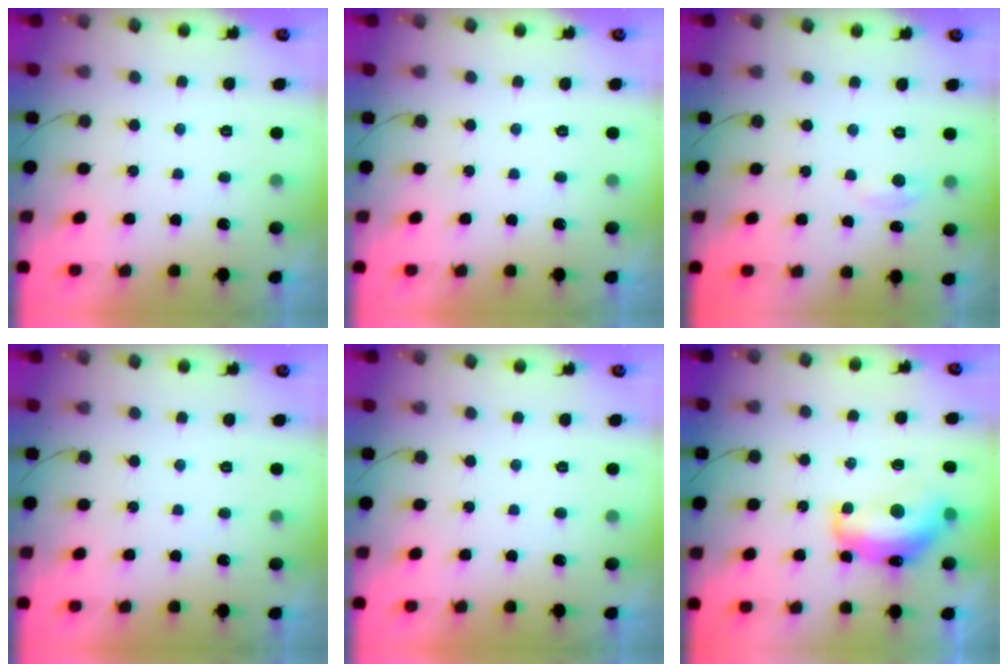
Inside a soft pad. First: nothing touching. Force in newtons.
{"total": 0.0}
{"total": 2.5, "press": 2.4, "slide": 0.3}
{"total": 0.0}
{"total": 0.0}
{"total": 13.3, "press": 13.3, "slide": 1.1}